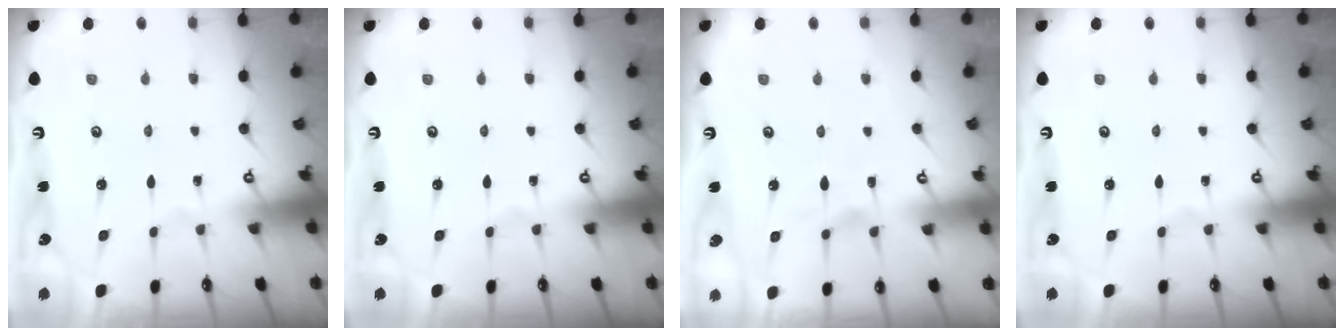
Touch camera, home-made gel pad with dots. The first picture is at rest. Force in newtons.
{"total": 0.0}
{"total": 1.7, "press": 1.2, "slide": 1.2}
{"total": 0.0}